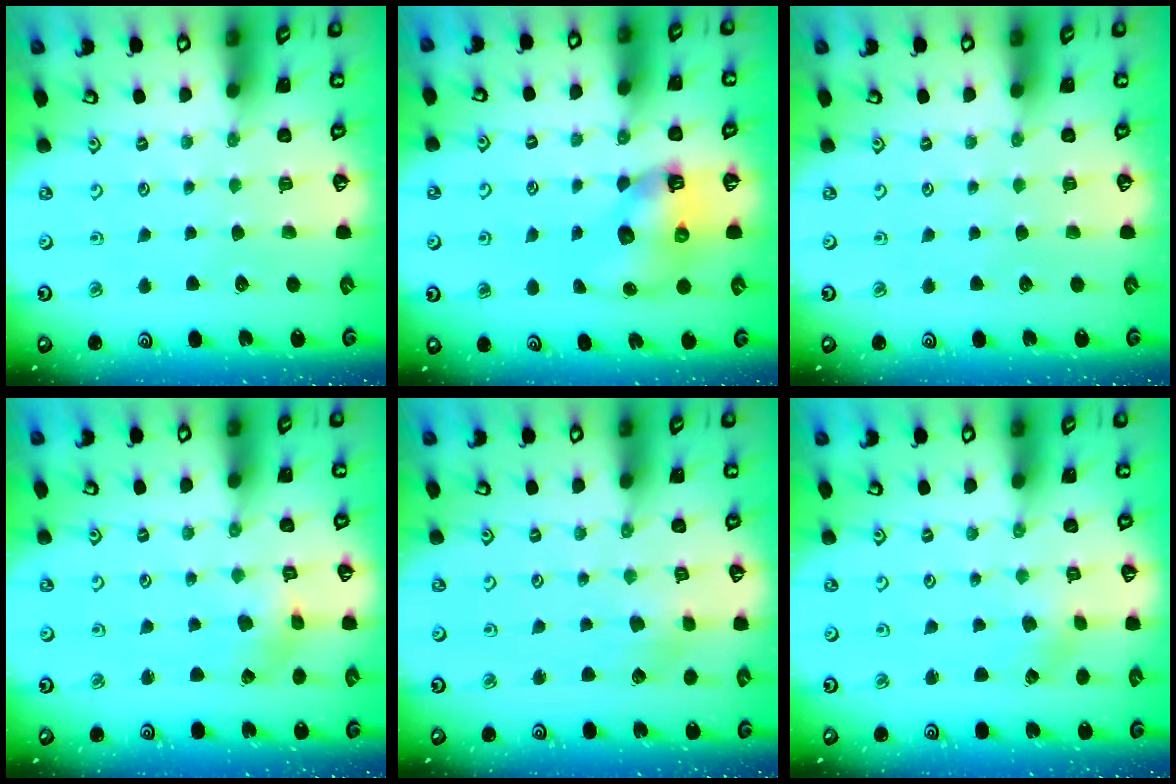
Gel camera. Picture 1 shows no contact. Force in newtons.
{"total": 8.8, "press": 8.7, "slide": 1.4}
{"total": 0.0}
{"total": 1.4, "press": 1.4, "slide": 0.2}
{"total": 2.3, "press": 2.3, "slide": 0.3}
{"total": 0.0}